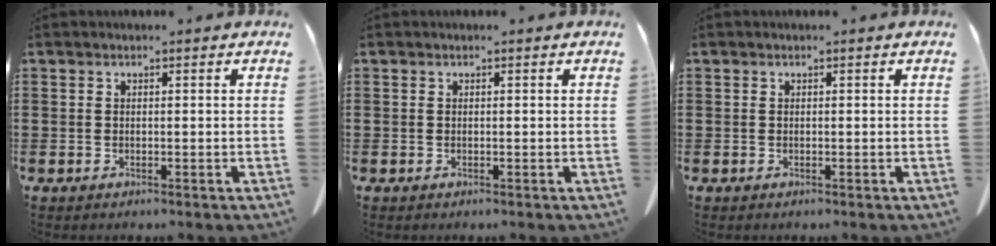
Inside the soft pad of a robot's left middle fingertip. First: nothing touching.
{"total": 0.0}
{"total": 0.0}